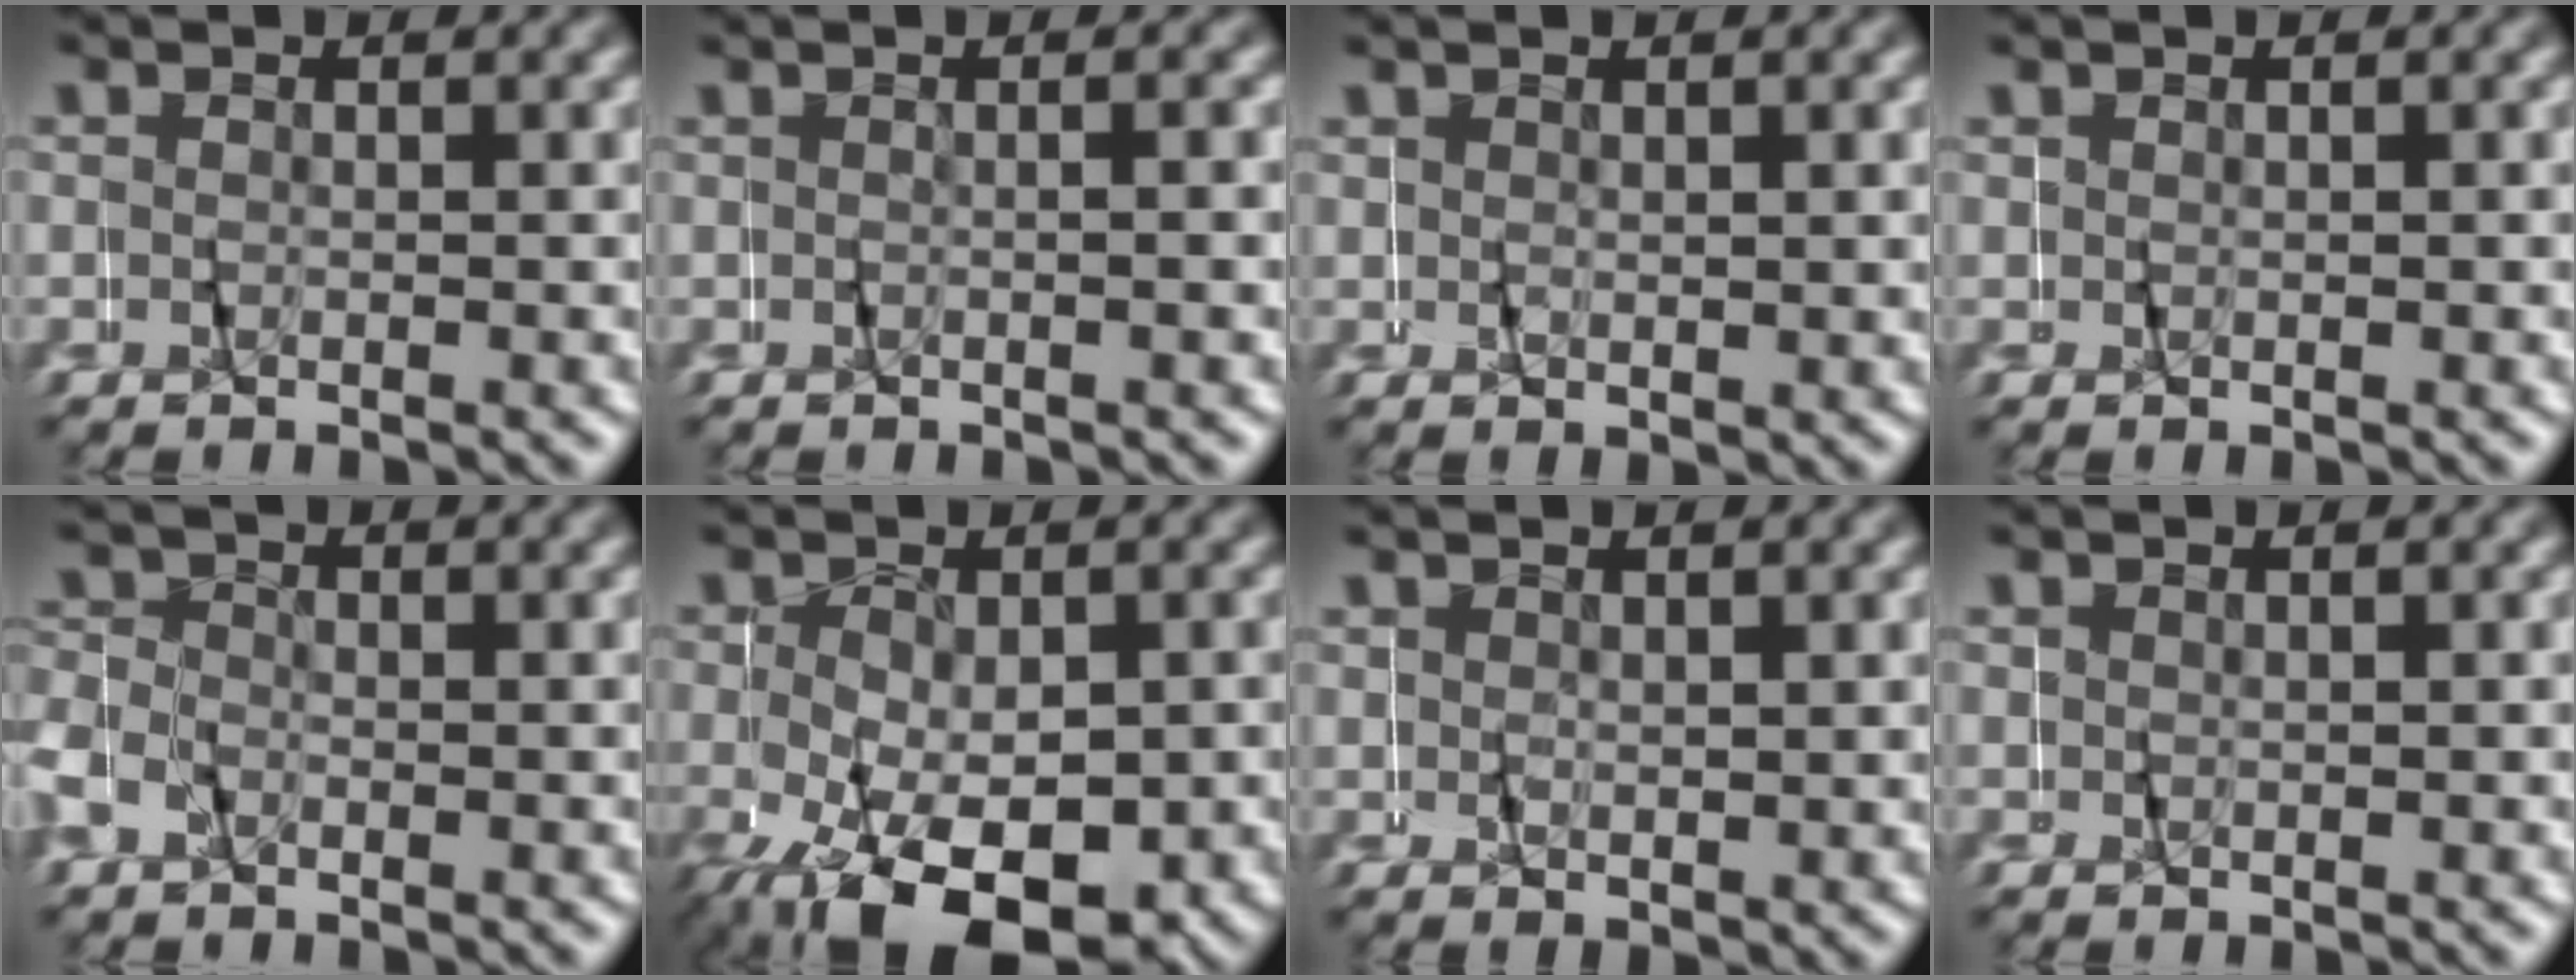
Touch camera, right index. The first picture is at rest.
{"total": 1.0, "force": [-0.2, -0.9, 0.4], "torque": [-0.012, 0.008, -0.003]}
{"total": 1.0, "force": [0.9, 0.2, 0.4], "torque": [-0.008, 0.000, 0.019]}
{"total": 0.5, "force": [0.4, -0.3, -0.1], "torque": [0.002, 0.002, 0.009]}
{"total": 2.5, "force": [-0.4, 2.4, 0.6], "torque": [-0.036, -0.003, -0.009]}
{"total": 8.9, "force": [-4.4, 4.6, 6.1], "torque": [-0.111, -0.038, -0.052]}
{"total": 1.4, "force": [1.1, 0.5, 0.7], "torque": [-0.011, -0.001, 0.023]}
{"total": 0.6, "force": [0.5, -0.2, 0.2], "torque": [-0.002, 0.002, 0.011]}